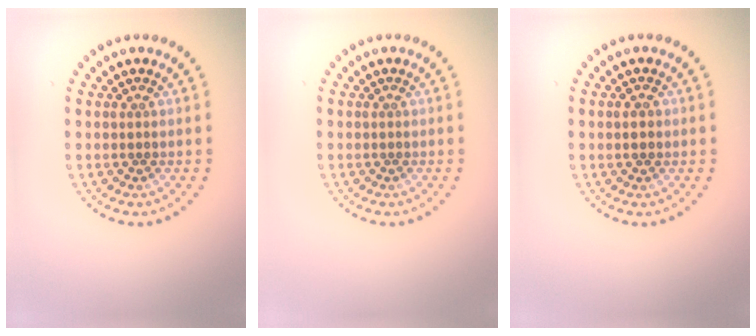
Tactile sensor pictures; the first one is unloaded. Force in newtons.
{"total": 0.0}
{"total": 1.8, "press": 1.8, "slide": 0.1}